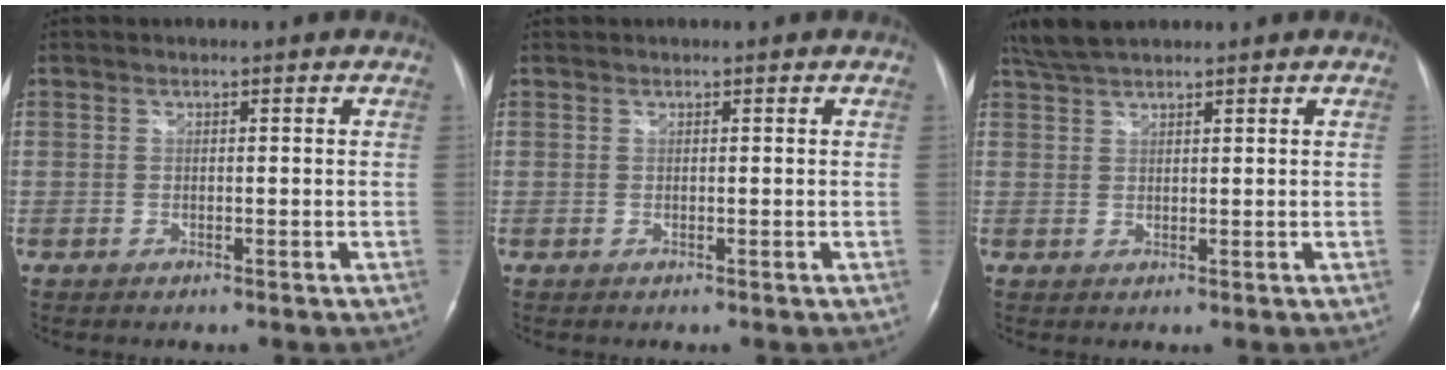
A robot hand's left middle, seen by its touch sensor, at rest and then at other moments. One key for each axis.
{"total": 0.0}
{"total": 4.2, "fx": 3.7, "fy": 0.7, "fz": 1.8, "tx": -0.047, "ty": 0.015, "tz": 0.075}